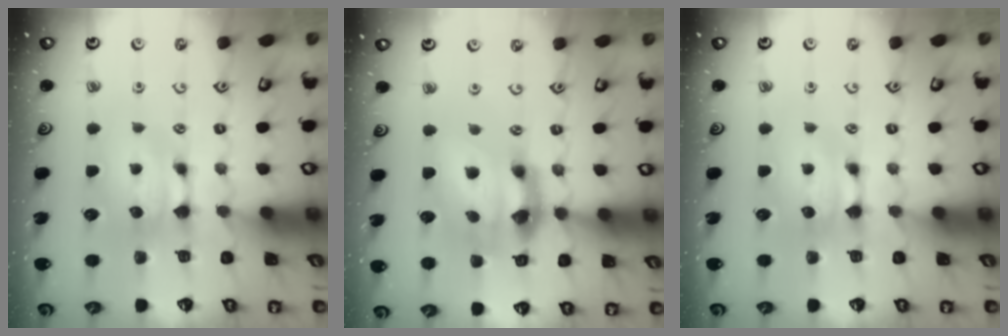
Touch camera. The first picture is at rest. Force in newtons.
{"total": 9.1, "press": 8.8, "slide": 2.5}
{"total": 0.0}